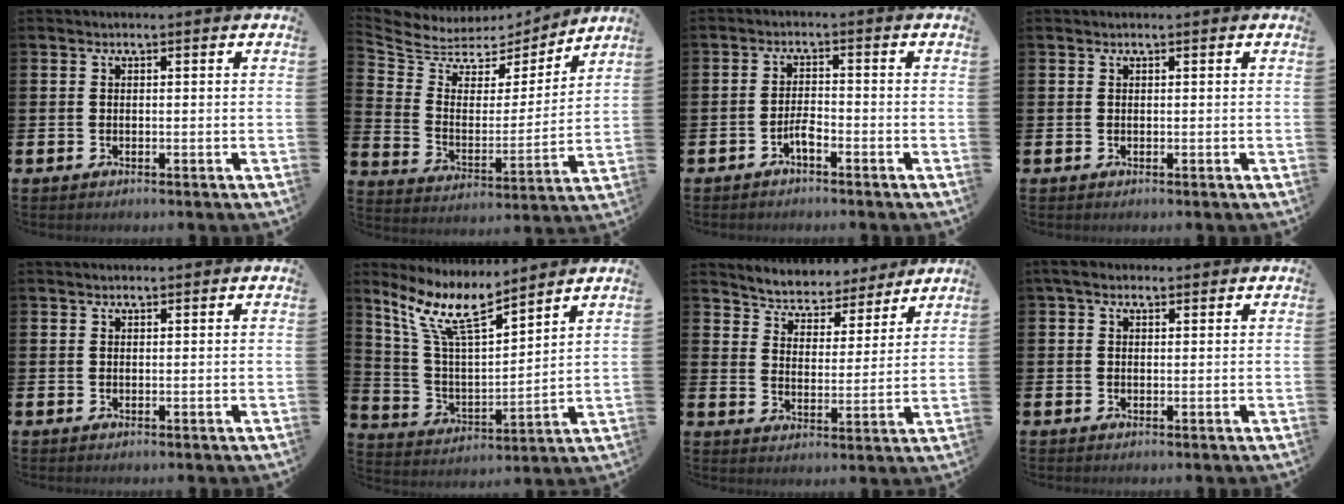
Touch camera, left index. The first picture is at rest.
{"total": 5.9, "force": [5.3, 2.7, 0.5], "torque": [-0.054, -0.044, 0.088]}
{"total": 2.0, "force": [-1.4, 0.4, 1.4], "torque": [-0.034, 0.007, -0.025]}
{"total": 0.0}
{"total": 1.0, "force": [0.9, 0.3, 0.2], "torque": [0.003, -0.001, 0.015]}
{"total": 10.3, "force": [8.3, 2.1, 5.7], "torque": [-0.146, -0.037, 0.147]}
{"total": 5.0, "force": [4.8, 1.3, -0.3], "torque": [-0.030, -0.041, 0.081]}
{"total": 2.7, "force": [1.8, 1.5, 1.4], "torque": [-0.023, 0.007, 0.031]}